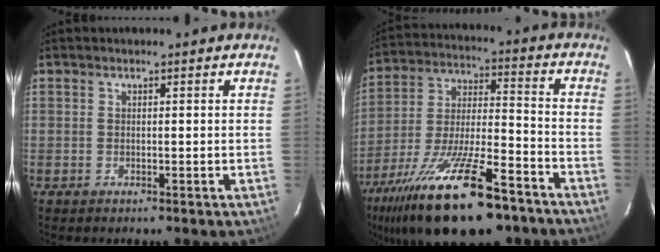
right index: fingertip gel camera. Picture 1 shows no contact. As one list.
[{"total": 25.1, "force": [-17.0, 7.2, 16.9], "torque": [-0.322, -0.045, -0.275]}]